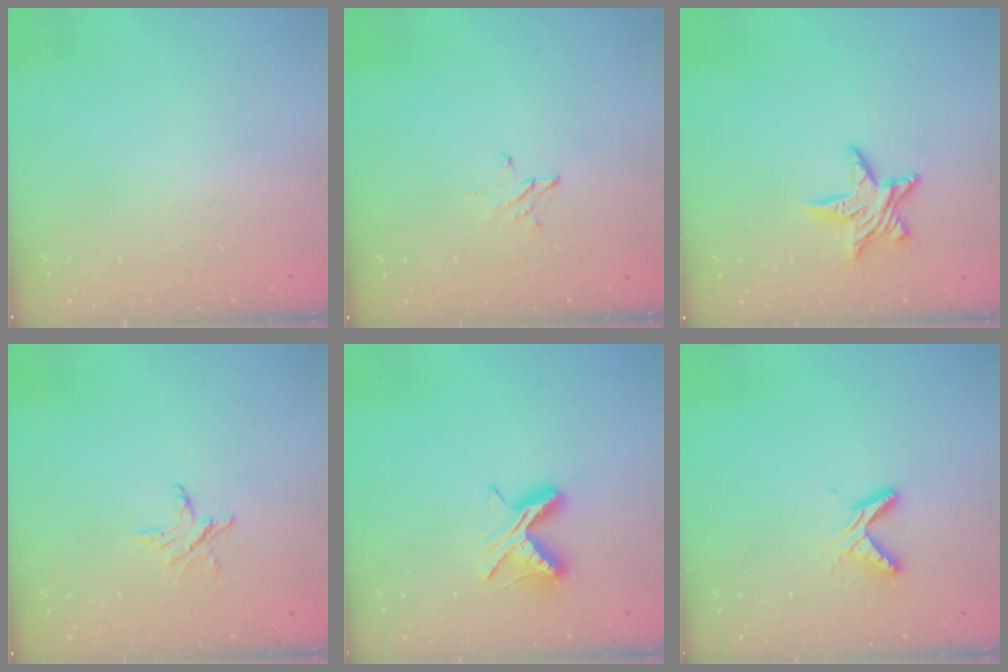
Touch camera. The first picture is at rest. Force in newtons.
{"total": 2.1, "press": 2.1, "slide": 0.2}
{"total": 8.6, "press": 8.5, "slide": 0.6}
{"total": 3.7, "press": 3.7, "slide": 0.2}
{"total": 7.8, "press": 7.7, "slide": 0.9}
{"total": 6.0, "press": 6.0, "slide": 0.7}